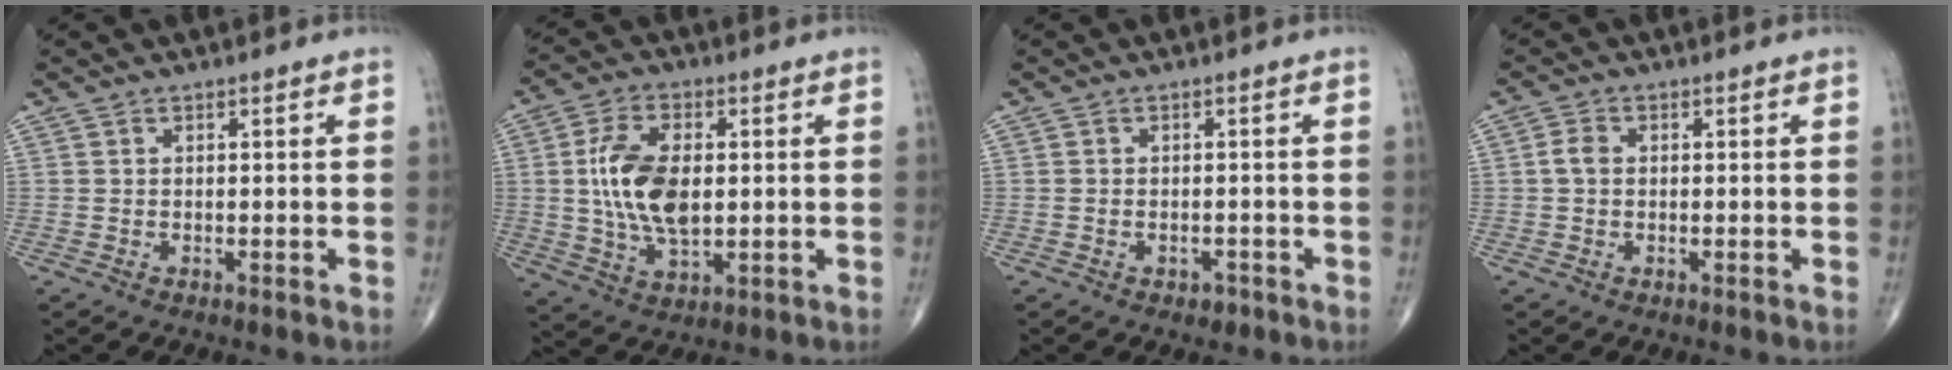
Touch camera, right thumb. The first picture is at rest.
{"total": 13.6, "force": [1.7, 6.8, 11.7], "torque": [-0.230, -0.010, 0.039]}
{"total": 1.8, "force": [-1.0, 1.2, 0.9], "torque": [-0.011, 0.009, -0.009]}
{"total": 2.3, "force": [0.0, 1.7, 1.6], "torque": [-0.030, 0.005, -0.003]}